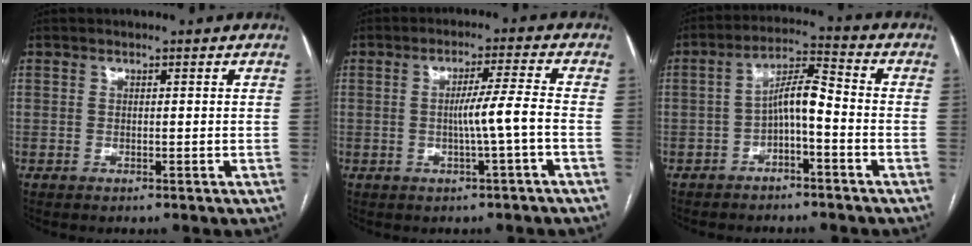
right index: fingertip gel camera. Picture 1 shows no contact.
{"total": 5.4, "force": [-1.1, -1.0, 5.2], "torque": [-0.084, 0.007, -0.018]}
{"total": 6.2, "force": [-1.9, 1.3, 5.8], "torque": [-0.104, 0.028, -0.034]}